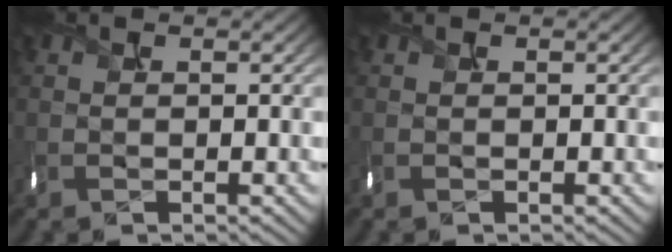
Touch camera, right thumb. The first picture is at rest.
{"total": 0.0}